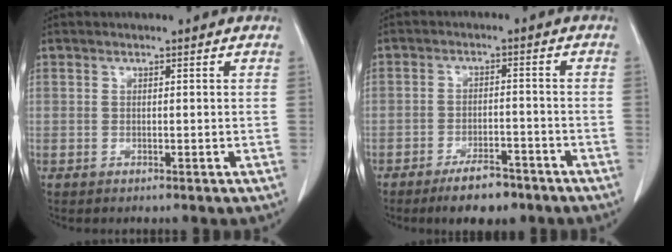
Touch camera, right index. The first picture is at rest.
{"total": 6.3, "force": [-4.6, 2.2, 3.6], "torque": [-0.062, 0.000, -0.070]}